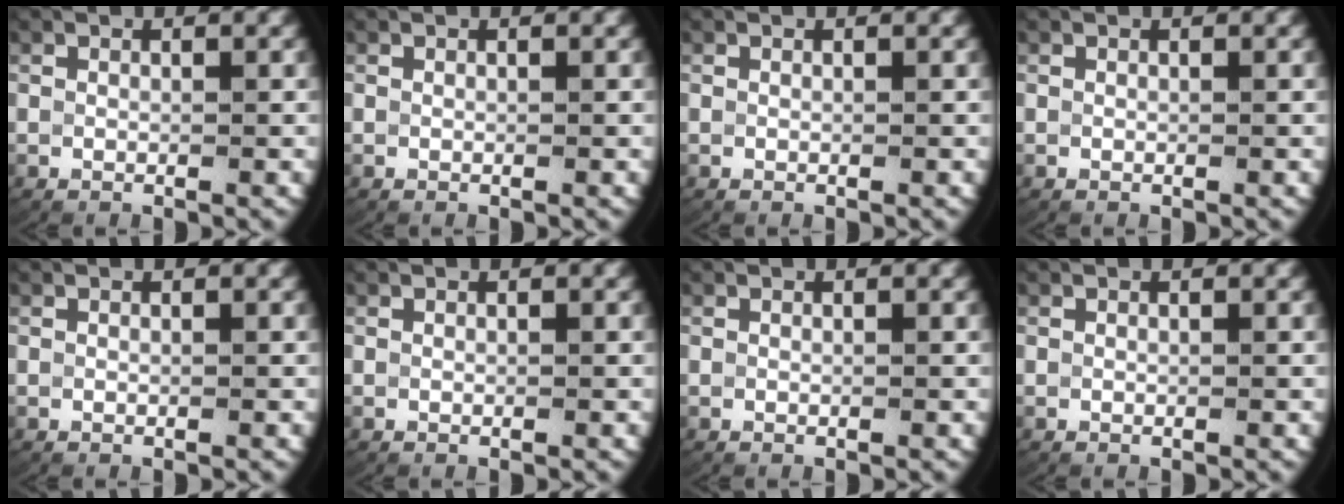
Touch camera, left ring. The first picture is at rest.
{"total": 0.0}
{"total": 0.0}
{"total": 0.0}
{"total": 0.0}
{"total": 0.0}
{"total": 0.0}
{"total": 0.0}